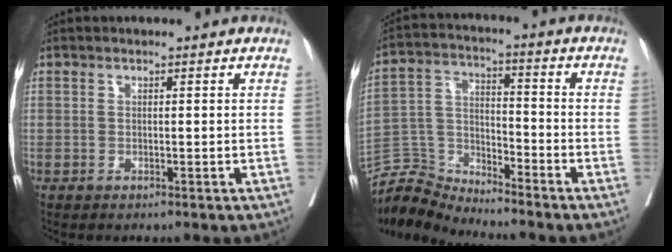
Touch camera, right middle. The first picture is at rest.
{"total": 6.8, "force": [-6.6, -0.1, -1.9], "torque": [0.031, 0.025, -0.130]}